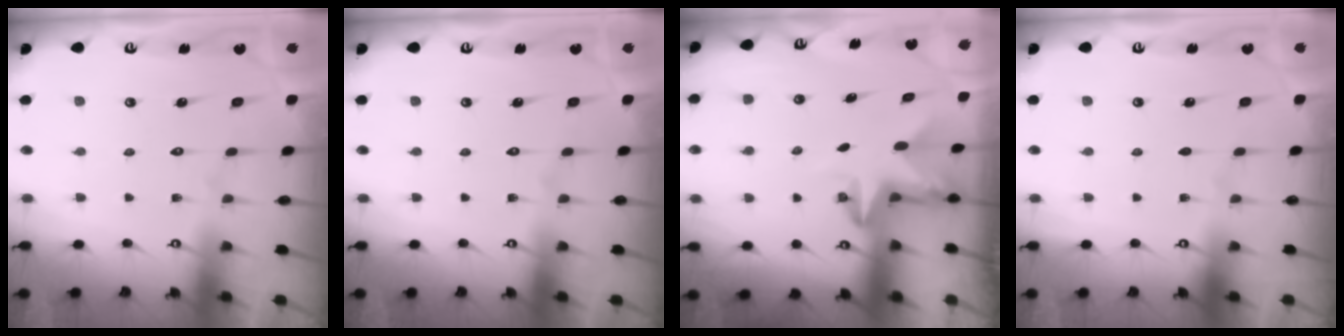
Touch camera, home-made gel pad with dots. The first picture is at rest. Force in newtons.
{"total": 0.0}
{"total": 2.9, "press": 2.9, "slide": 0.1}
{"total": 0.0}